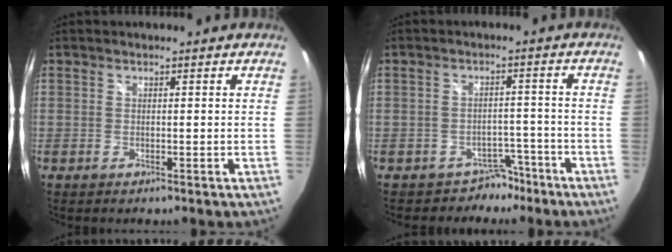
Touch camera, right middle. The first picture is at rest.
{"total": 4.4, "force": [-3.2, 3.0, 0.1], "torque": [0.001, 0.026, -0.045]}